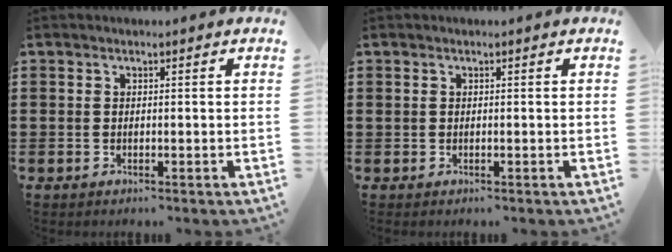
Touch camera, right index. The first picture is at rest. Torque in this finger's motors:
{"motor_torque": [0.30, 0.29, 0.09, 0.04]}